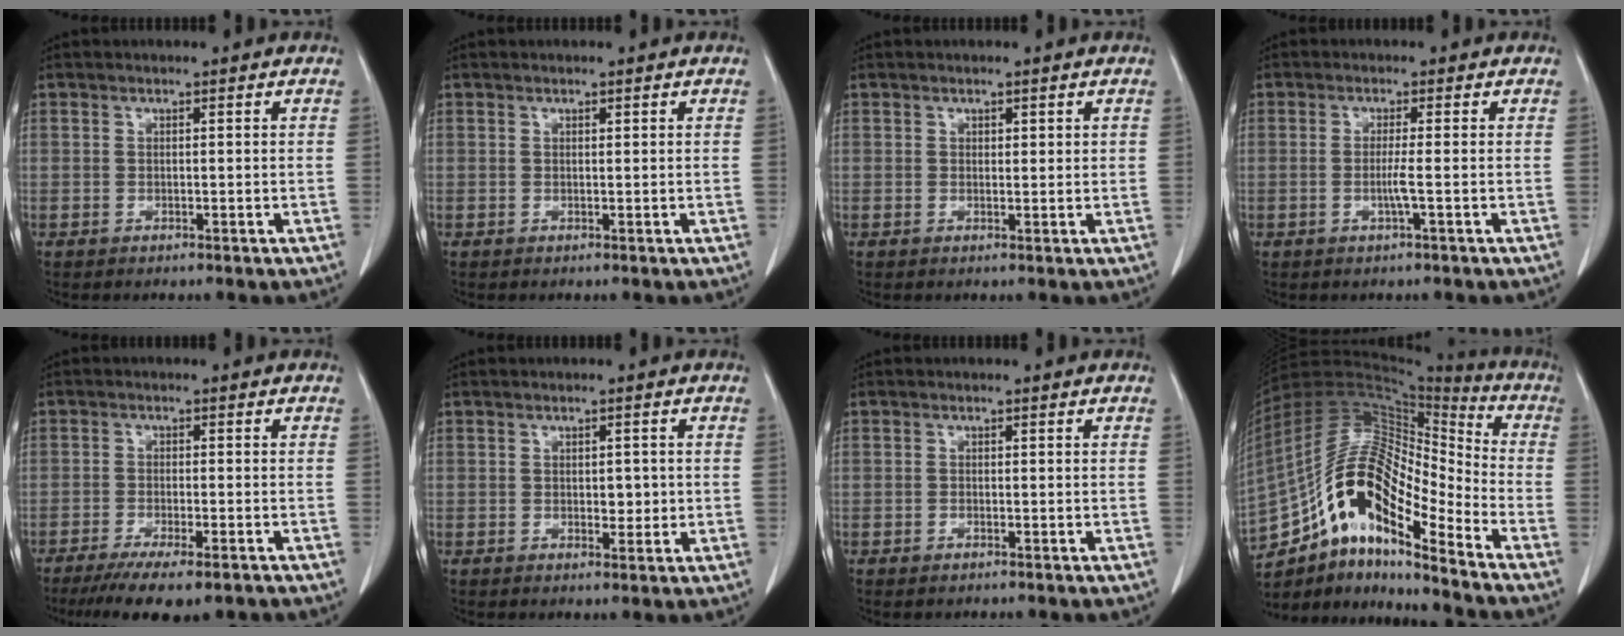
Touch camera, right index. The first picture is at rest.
{"total": 0.0}
{"total": 1.0, "force": [0.6, 0.6, 0.6], "torque": [-0.003, -0.003, 0.007]}
{"total": 2.2, "force": [-0.5, -0.5, 2.1], "torque": [-0.043, -0.003, -0.012]}
{"total": 10.2, "force": [-7.8, 2.0, 6.3], "torque": [-0.087, -0.016, -0.116]}
{"total": 2.6, "force": [0.0, 1.5, 2.1], "torque": [-0.026, -0.001, 0.004]}
{"total": 0.6, "force": [-0.4, 0.3, 0.4], "torque": [-0.008, -0.001, -0.003]}
{"total": 18.3, "force": [-10.9, 5.0, 13.8], "torque": [-0.260, 0.038, -0.184]}